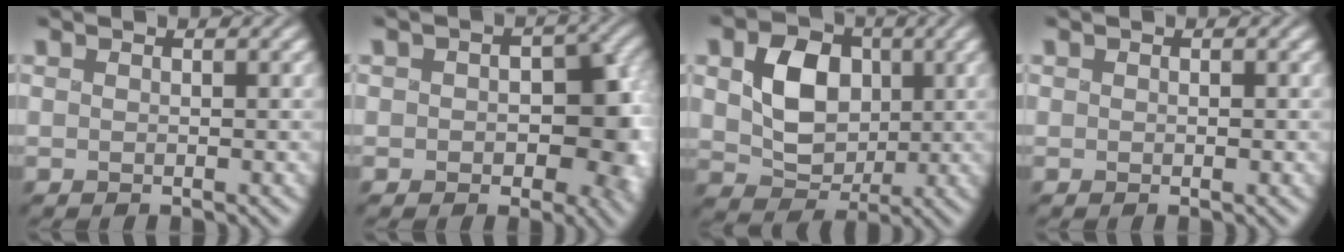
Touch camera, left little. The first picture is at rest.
{"total": 7.8, "force": [-1.4, 4.9, 5.9], "torque": [-0.097, -0.013, 0.000]}
{"total": 4.5, "force": [-0.2, 3.7, 2.6], "torque": [-0.071, -0.005, 0.015]}
{"total": 1.1, "force": [-0.7, -0.6, -0.6], "torque": [-0.003, -0.006, 0.011]}